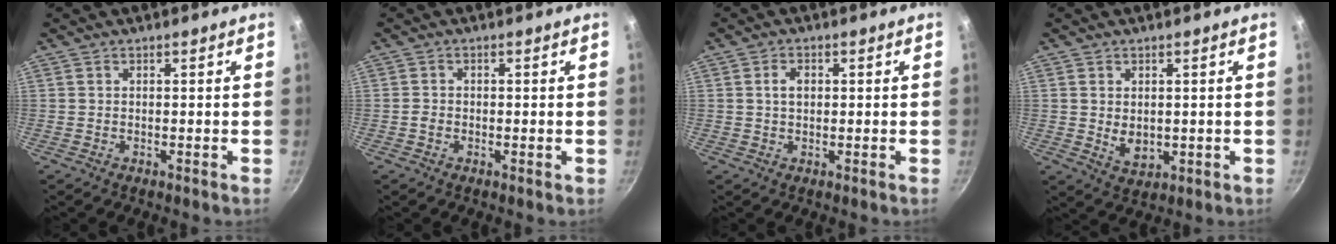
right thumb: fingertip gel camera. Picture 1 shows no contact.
{"total": 1.3, "force": [-0.4, 1.0, 0.7], "torque": [-0.011, 0.004, -0.009]}
{"total": 2.3, "force": [0.3, 1.6, 1.6], "torque": [-0.022, 0.004, 0.005]}
{"total": 4.6, "force": [0.4, 3.2, 3.2], "torque": [-0.049, -0.011, 0.015]}